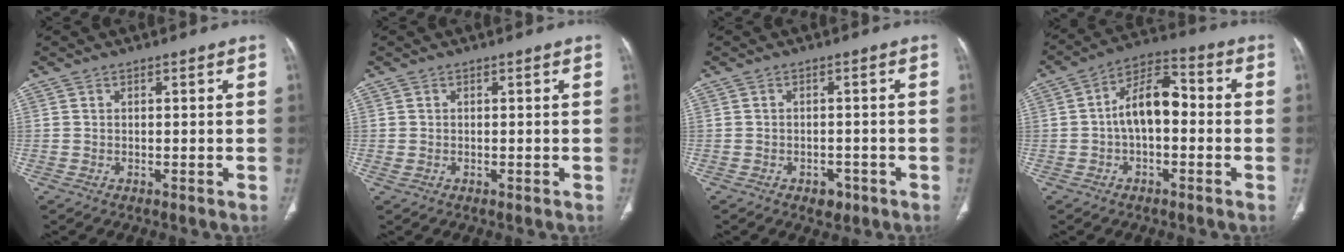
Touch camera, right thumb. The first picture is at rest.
{"total": 0.8, "force": [-0.1, 0.6, 0.4], "torque": [-0.014, 0.003, 0.003]}
{"total": 2.9, "force": [-1.6, 2.0, 1.3], "torque": [-0.005, 0.006, -0.015]}
{"total": 8.4, "force": [-0.6, 4.6, 7.1], "torque": [-0.112, 0.035, -0.021]}